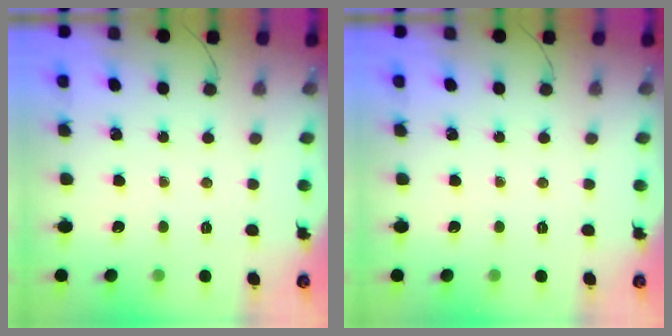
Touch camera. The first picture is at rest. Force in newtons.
{"total": 0.0}